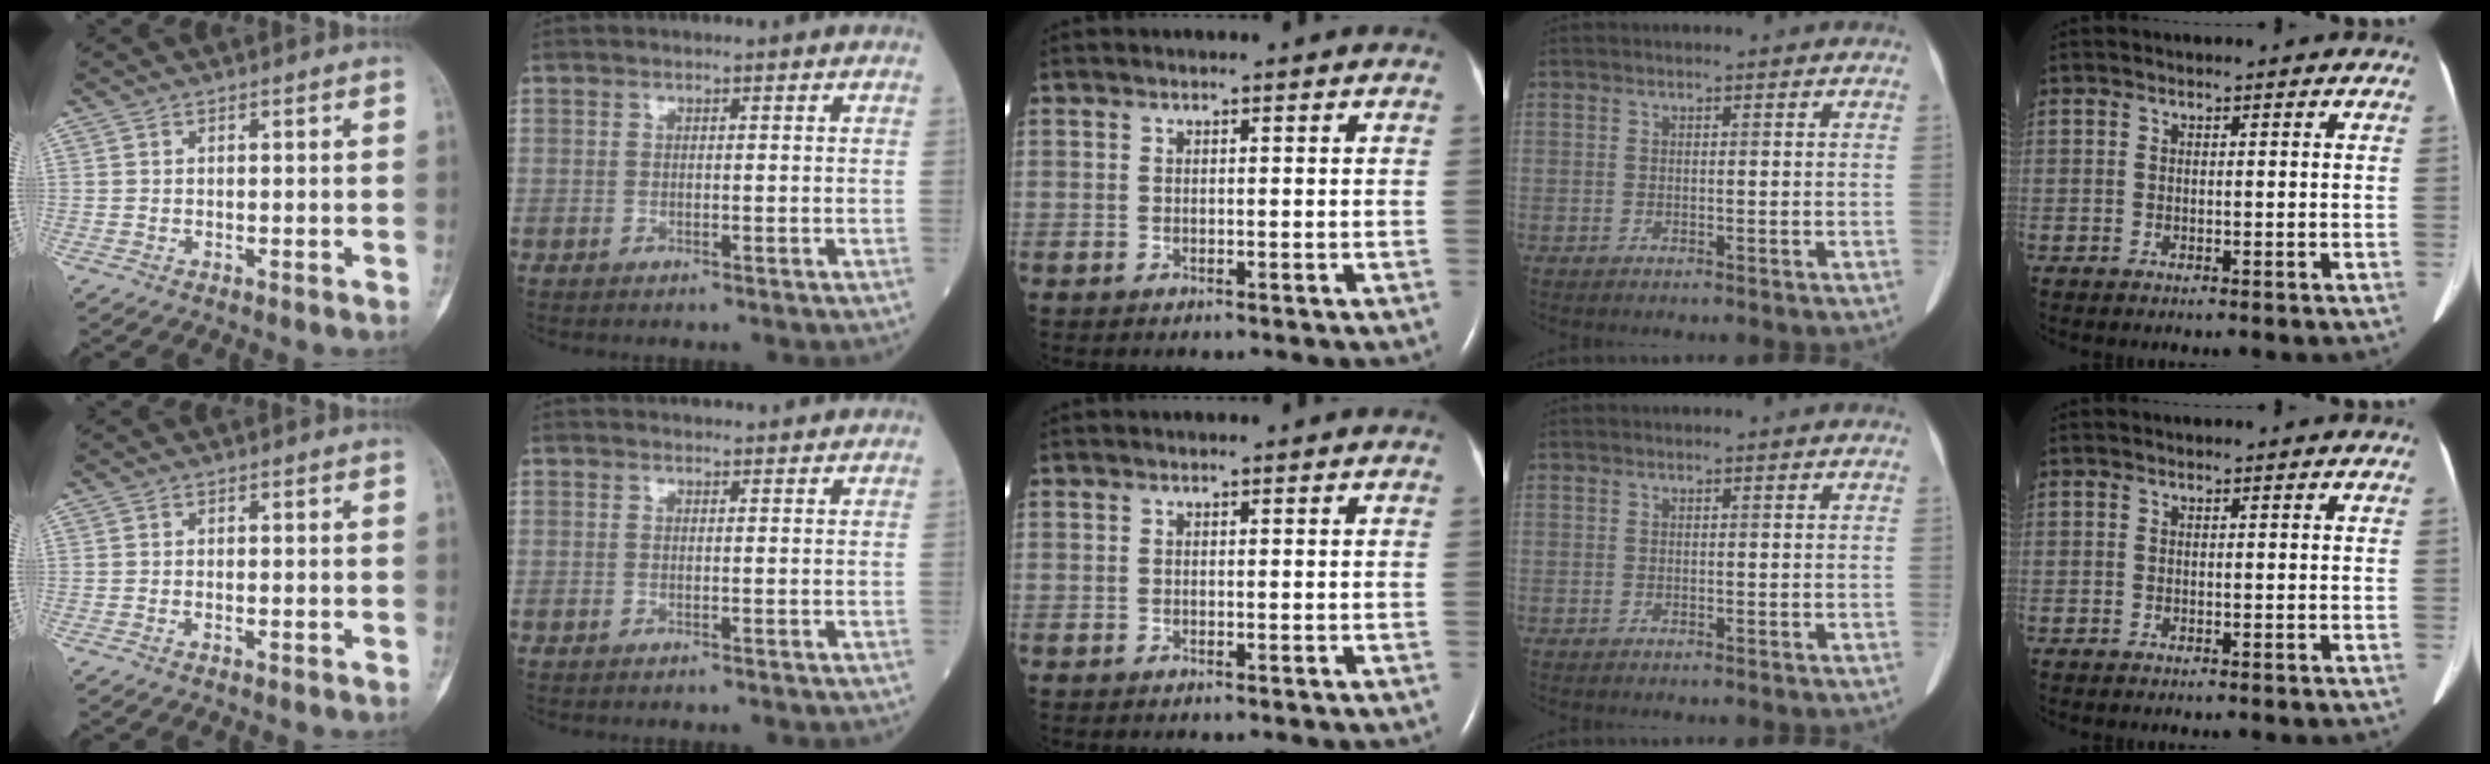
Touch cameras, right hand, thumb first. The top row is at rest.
{"thumb": {"total": 0.8, "force": [-0.3, 0.3, 0.6], "torque": [-0.013, 0.008, -0.004]}, "index": {"total": 2.7, "force": [2.6, 0.5, 0.6], "torque": [-0.024, 0.018, 0.024]}}